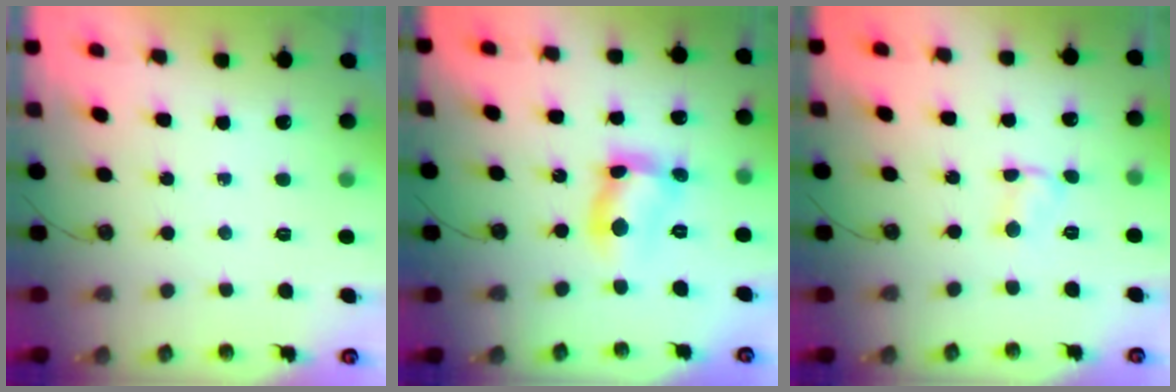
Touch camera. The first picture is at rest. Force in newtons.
{"total": 10.8, "press": 10.7, "slide": 0.7}
{"total": 2.5, "press": 2.5, "slide": 0.4}